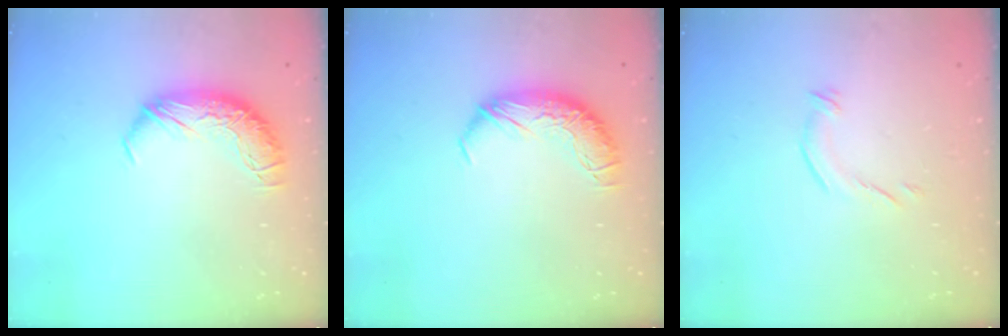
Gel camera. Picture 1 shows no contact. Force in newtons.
{"total": 0.0}
{"total": 5.5, "press": 5.4, "slide": 0.9}